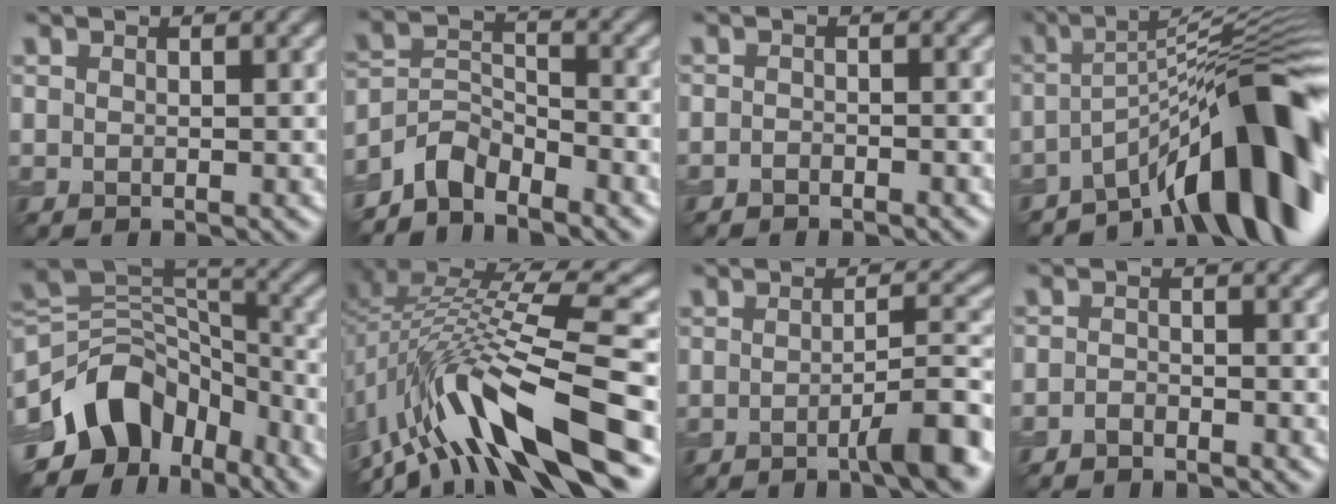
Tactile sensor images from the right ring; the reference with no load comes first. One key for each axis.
{"total": 4.4, "fx": -3.8, "fy": 1.7, "fz": 1.3, "tx": -0.017, "ty": 0.002, "tz": -0.084}
{"total": 1.0, "fx": -0.9, "fy": 0.2, "fz": 0.4, "tx": -0.005, "ty": 0.000, "tz": -0.017}
{"total": 11.9, "fx": -6.3, "fy": 2.9, "fz": 9.7, "tx": -0.117, "ty": 0.021, "tz": -0.110}
{"total": 11.3, "fx": -4.7, "fy": 7.9, "fz": 6.6, "tx": -0.116, "ty": 0.010, "tz": -0.087}
{"total": 13.6, "fx": -5.5, "fy": 3.8, "fz": 11.8, "tx": -0.215, "ty": 0.025, "tz": -0.083}
{"total": 5.0, "fx": -2.2, "fy": 0.9, "fz": 4.4, "tx": -0.054, "ty": 0.011, "tz": -0.042}
{"total": 1.4, "fx": -1.2, "fy": 0.4, "fz": 0.5, "tx": -0.008, "ty": 0.002, "tz": -0.026}